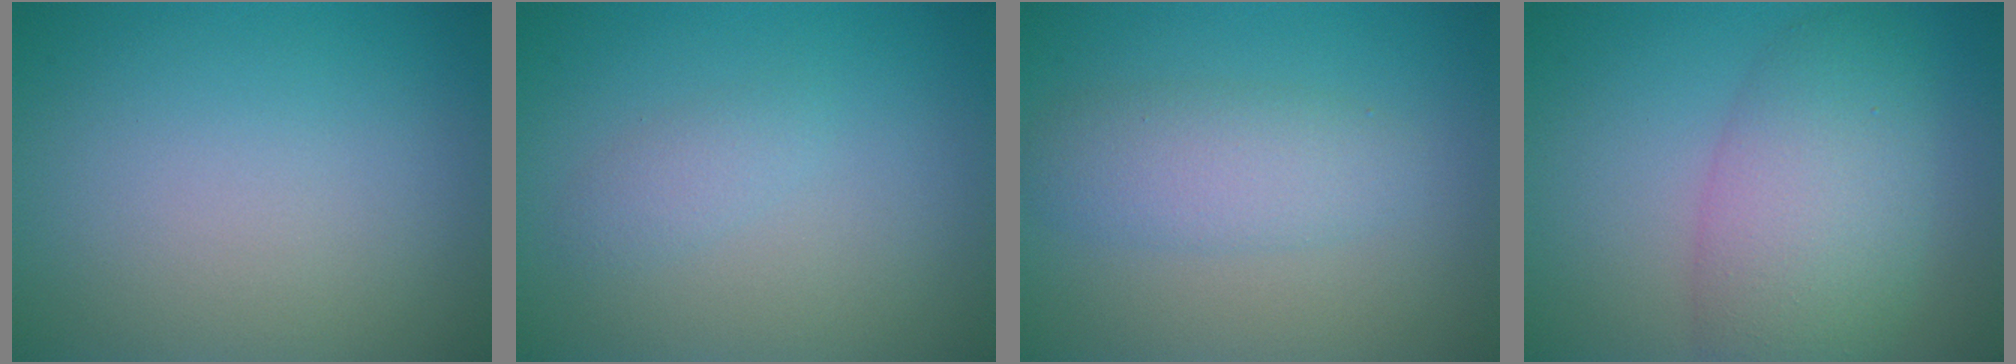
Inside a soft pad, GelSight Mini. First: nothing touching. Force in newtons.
{"total": 1.2, "press": 1.2, "slide": 0.1}
{"total": 3.0, "press": 3.0, "slide": 0.1}
{"total": 6.7, "press": 6.7, "slide": 0.2}